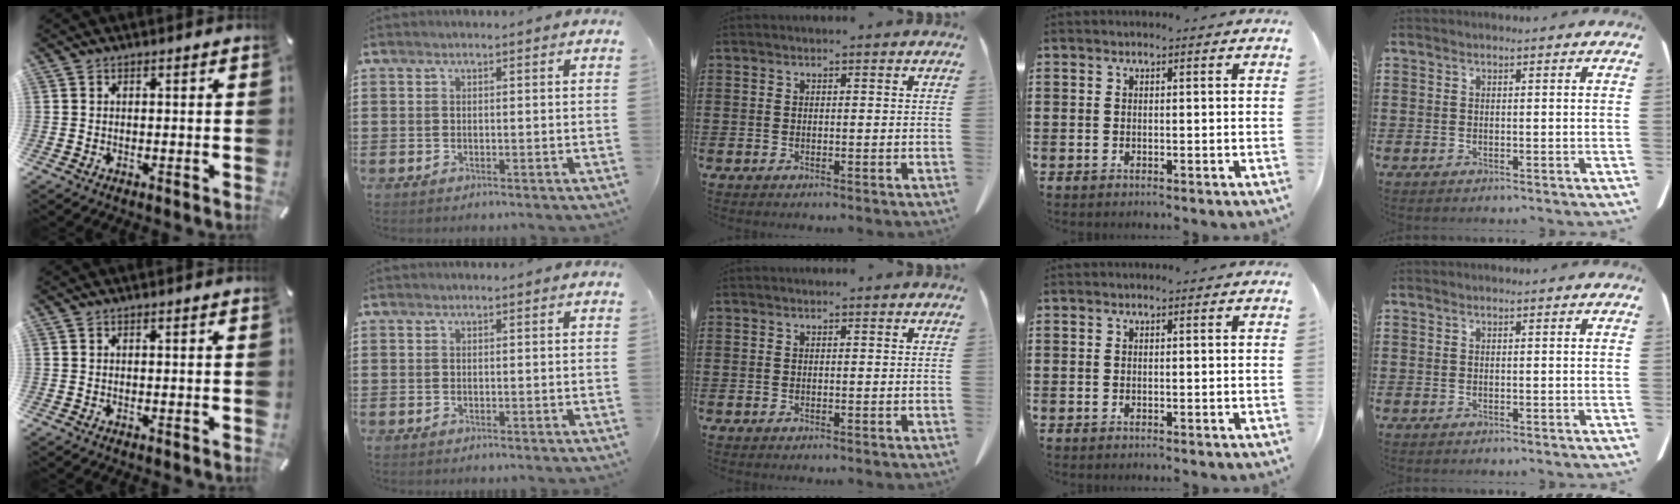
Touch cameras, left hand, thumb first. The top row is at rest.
{}